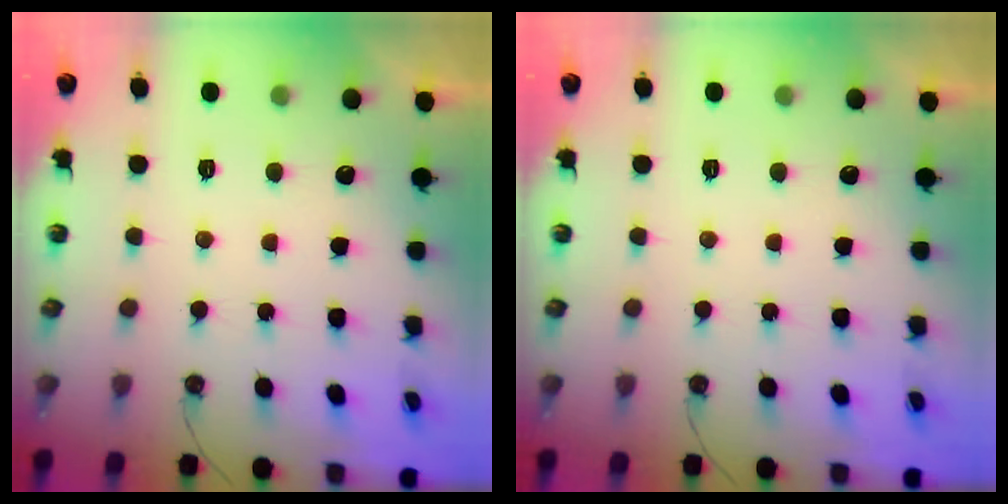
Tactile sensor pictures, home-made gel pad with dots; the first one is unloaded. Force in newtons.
{"total": 0.0}